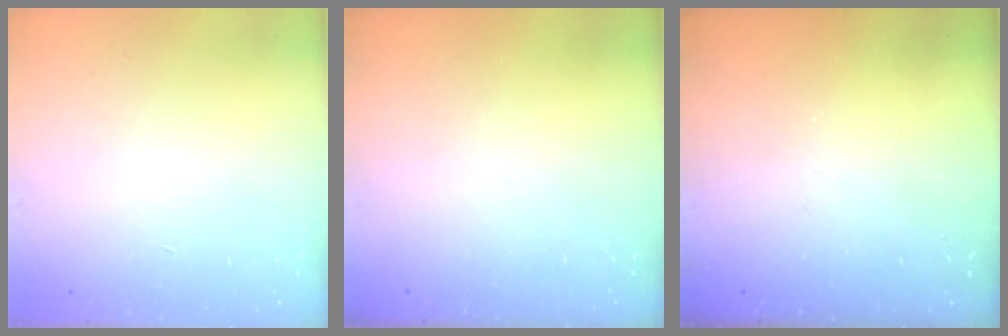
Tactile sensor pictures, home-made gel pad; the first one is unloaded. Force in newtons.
{"total": 0.0}
{"total": 0.0}